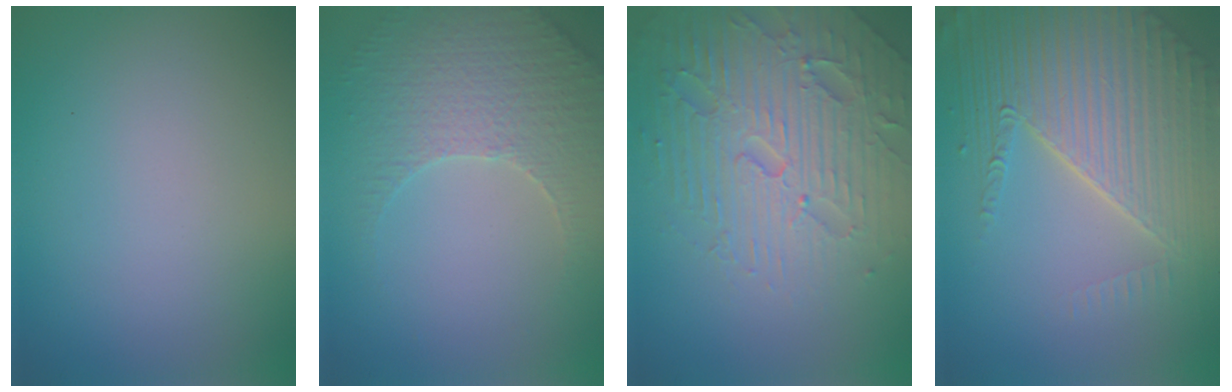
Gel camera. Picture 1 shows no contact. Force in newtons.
{"total": 3.7, "press": 3.5, "slide": 1.2}
{"total": 5.6, "press": 5.4, "slide": 1.4}
{"total": 8.3, "press": 5.6, "slide": 6.1}